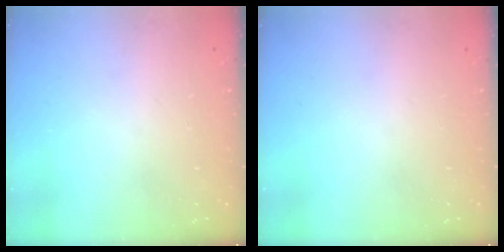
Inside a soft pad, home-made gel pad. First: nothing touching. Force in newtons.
{"total": 0.0}